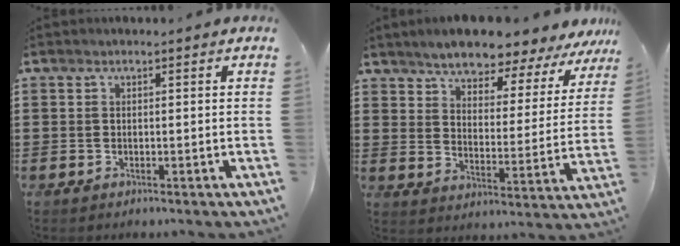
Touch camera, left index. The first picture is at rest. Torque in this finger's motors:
{"motor_torque": [2.14, 0.00, 1.05, 0.21]}